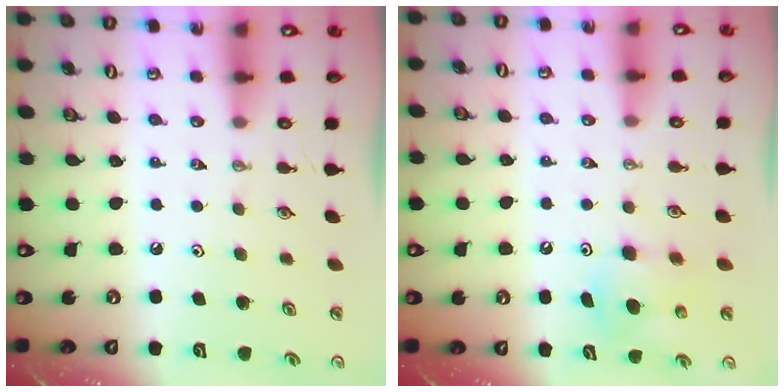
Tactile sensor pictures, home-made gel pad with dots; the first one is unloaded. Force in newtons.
{"total": 7.0, "press": 6.9, "slide": 0.5}